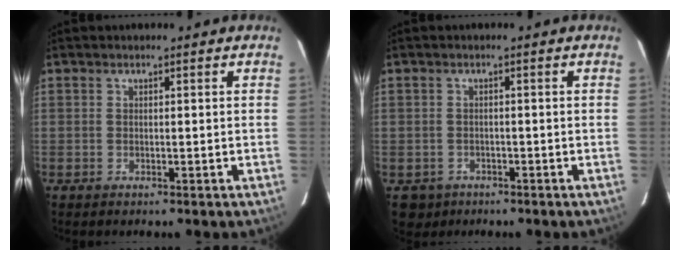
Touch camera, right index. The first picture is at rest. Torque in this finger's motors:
{"motor_torque": [0.04, 0.00, -0.19, -0.05]}